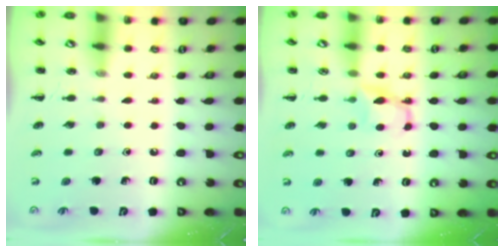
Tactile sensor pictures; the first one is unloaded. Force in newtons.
{"total": 4.7, "press": 4.4, "slide": 1.4}